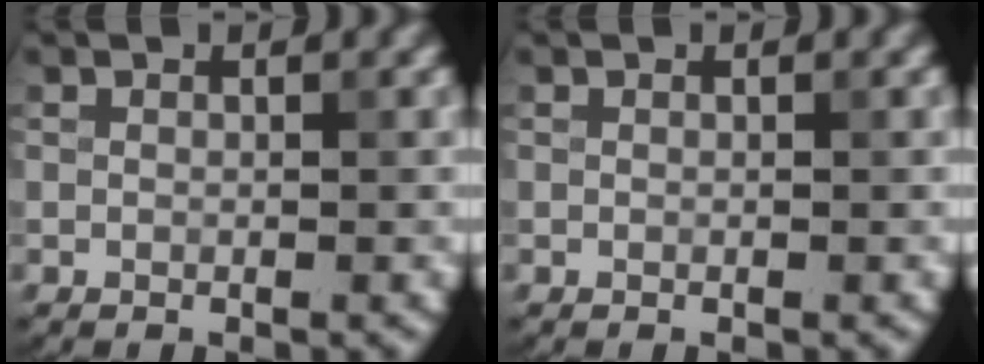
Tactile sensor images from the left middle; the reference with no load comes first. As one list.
[{"total": 0.0}]